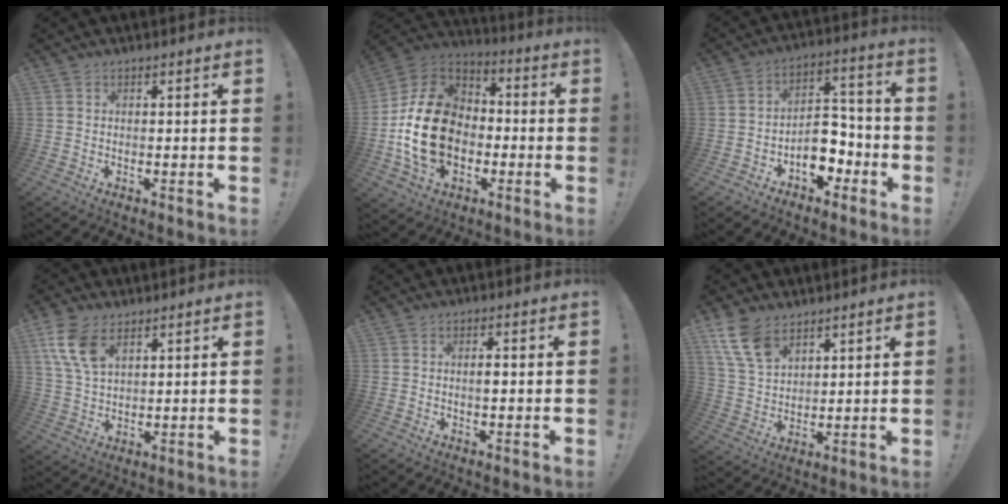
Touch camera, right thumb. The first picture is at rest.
{"total": 21.3, "force": [-3.4, 15.6, 14.1], "torque": [-0.260, 0.031, -0.047]}
{"total": 10.9, "force": [-4.5, 8.1, 5.8], "torque": [-0.069, 0.034, -0.069]}
{"total": 10.5, "force": [5.5, 5.8, 6.8], "torque": [-0.137, -0.017, 0.103]}
{"total": 1.5, "force": [-0.2, 0.3, 1.4], "torque": [-0.020, 0.000, -0.006]}
{"total": 11.3, "force": [7.1, 6.5, 6.0], "torque": [-0.111, -0.029, 0.141]}